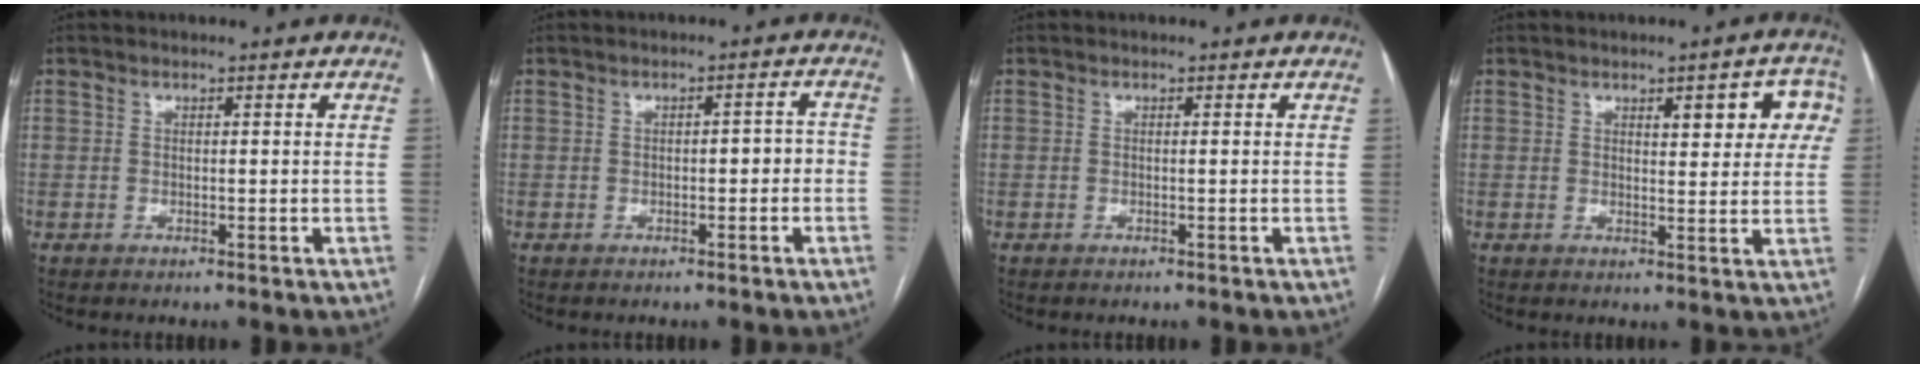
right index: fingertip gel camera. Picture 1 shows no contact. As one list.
[{"total": 2.8, "force": [-0.7, 1.2, 2.4], "torque": [-0.032, 0.018, -0.007]}, {"total": 0.0}, {"total": 7.3, "force": [2.7, 2.5, 6.3], "torque": [-0.061, 0.014, 0.029]}]